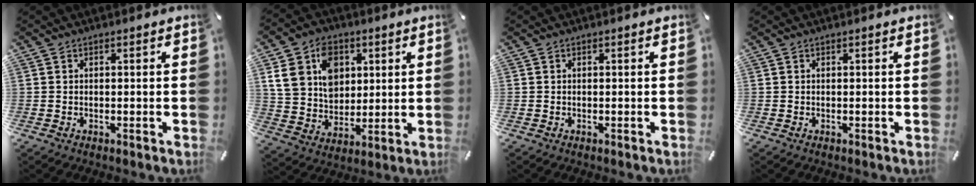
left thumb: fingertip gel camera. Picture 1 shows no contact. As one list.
[{"total": 12.8, "force": [4.5, 10.3, 6.1], "torque": [-0.122, -0.002, 0.083]}, {"total": 0.0}, {"total": 0.0}]